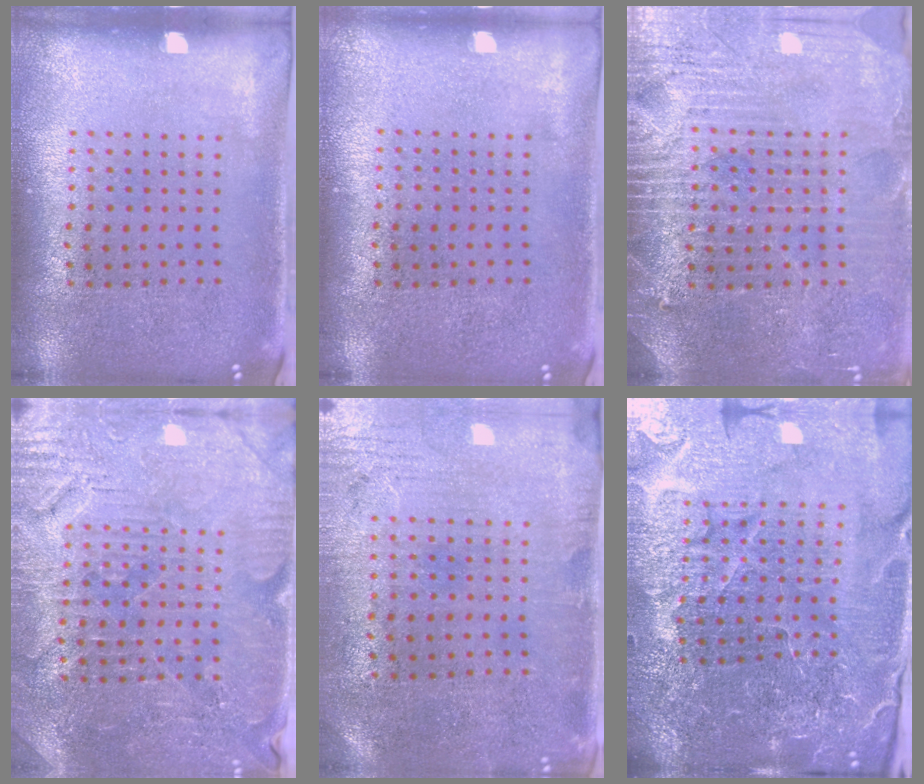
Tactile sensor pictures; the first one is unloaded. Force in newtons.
{"total": 0.0}
{"total": 3.7, "press": 3.5, "slide": 1.2}
{"total": 3.7, "press": 3.6, "slide": 0.6}
{"total": 0.6, "press": 0.4, "slide": 0.5}
{"total": 5.7, "press": 5.3, "slide": 2.1}